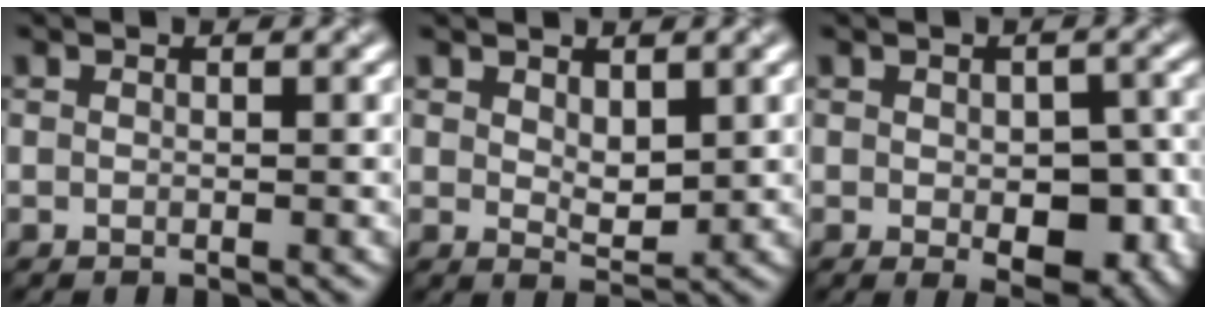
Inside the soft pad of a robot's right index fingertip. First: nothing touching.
{"total": 2.3, "force": [1.0, 1.2, 1.7], "torque": [-0.031, -0.005, 0.022]}
{"total": 6.3, "force": [-1.4, 3.3, 5.1], "torque": [-0.068, -0.015, -0.012]}